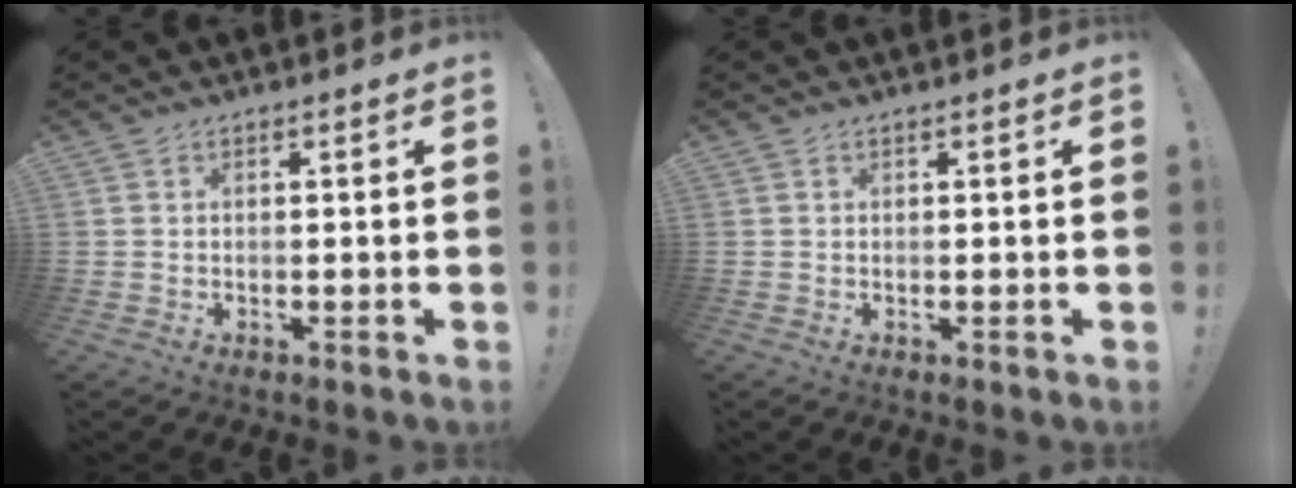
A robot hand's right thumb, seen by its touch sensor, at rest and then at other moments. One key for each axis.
{"total": 0.0}